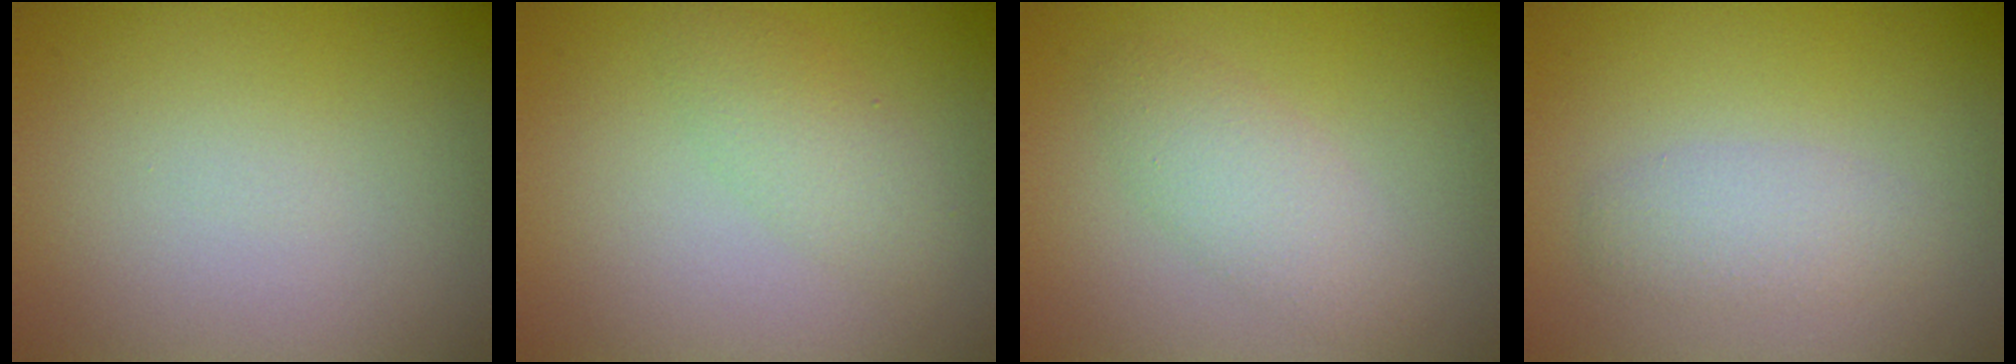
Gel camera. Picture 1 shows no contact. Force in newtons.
{"total": 2.2, "press": 2.2, "slide": 0.1}
{"total": 2.5, "press": 2.5, "slide": 0.2}
{"total": 2.3, "press": 2.3, "slide": 0.1}